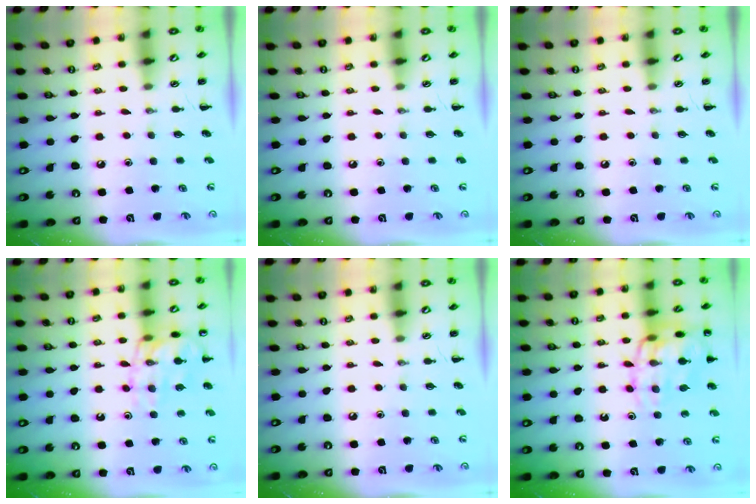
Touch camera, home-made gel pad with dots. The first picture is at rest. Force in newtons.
{"total": 0.0}
{"total": 0.0}
{"total": 14.0, "press": 13.9, "slide": 1.6}
{"total": 0.0}
{"total": 17.0, "press": 16.9, "slide": 1.9}